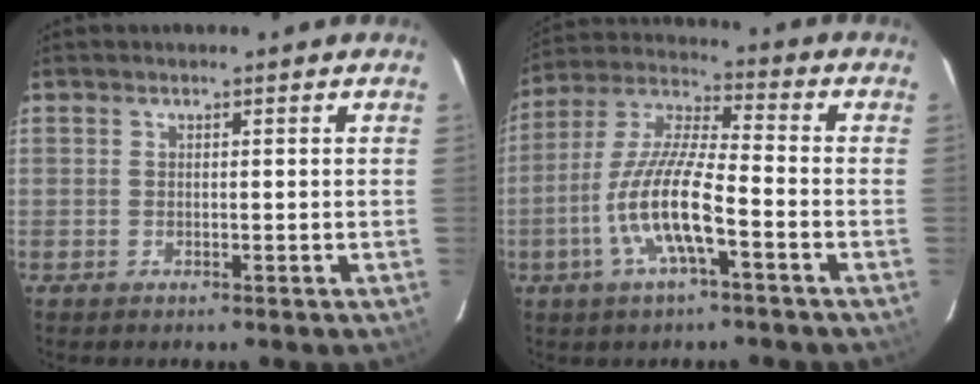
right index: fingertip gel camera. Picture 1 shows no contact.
{"total": 12.2, "force": [-4.8, 2.1, 11.0], "torque": [-0.230, -0.002, -0.095]}